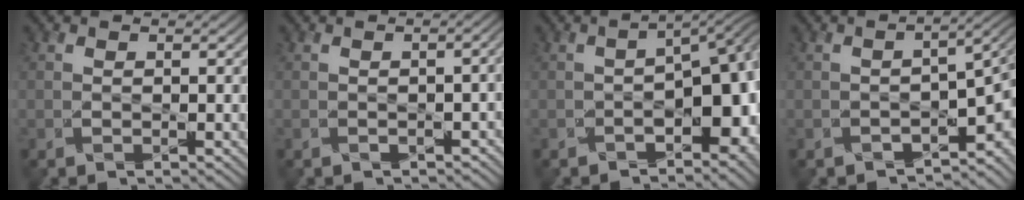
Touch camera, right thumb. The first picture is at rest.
{"total": 2.4, "force": [-0.8, 0.8, 2.1], "torque": [-0.029, -0.002, -0.006]}
{"total": 10.5, "force": [-2.9, 5.2, 8.7], "torque": [-0.109, -0.018, -0.036]}
{"total": 6.3, "force": [-3.2, 2.8, 4.6], "torque": [-0.060, -0.027, -0.043]}